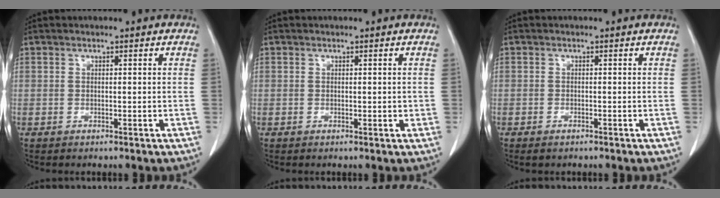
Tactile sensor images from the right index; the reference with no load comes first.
{"total": 1.1, "force": [0.1, 0.6, 1.0], "torque": [-0.014, -0.002, 0.003]}
{"total": 0.9, "force": [-0.6, 0.4, 0.5], "torque": [-0.008, -0.001, -0.002]}